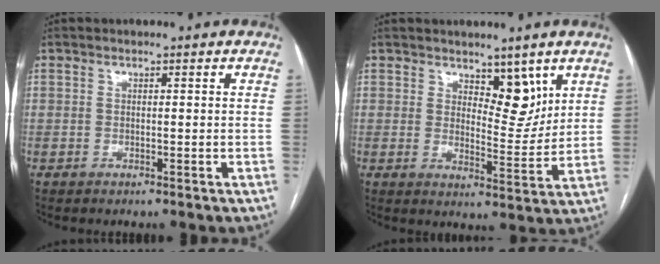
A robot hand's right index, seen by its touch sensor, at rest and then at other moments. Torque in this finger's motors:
{"motor_torque": [-0.01, 0.31, 0.09, 0.00]}